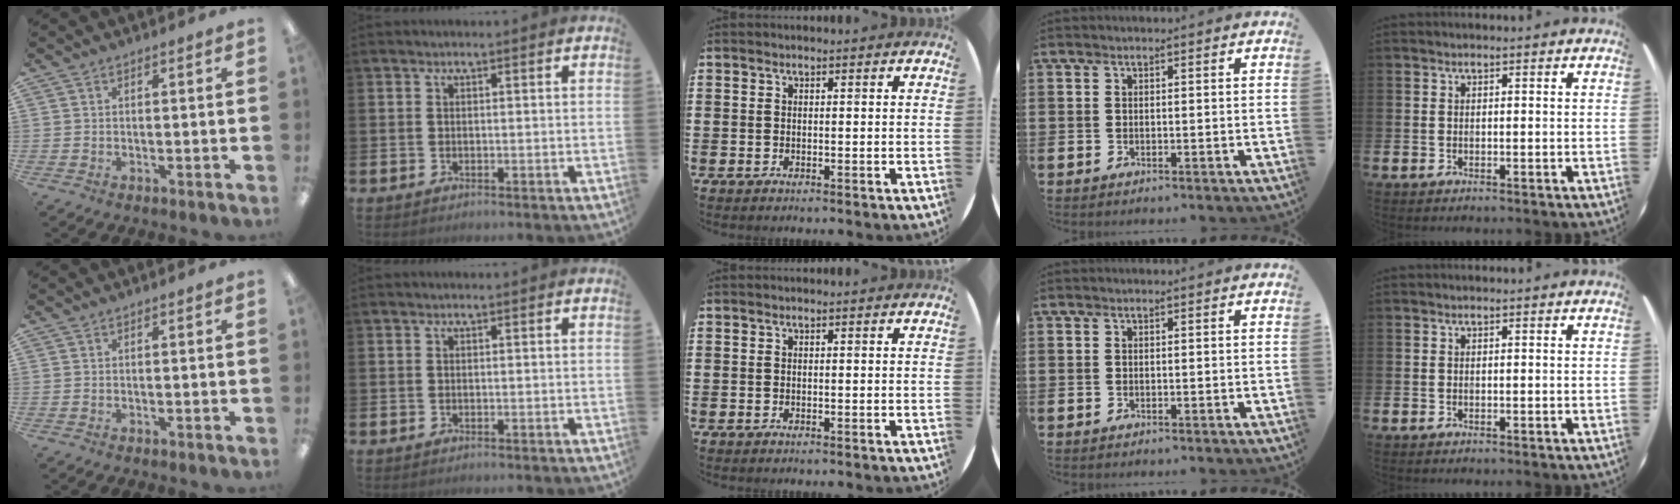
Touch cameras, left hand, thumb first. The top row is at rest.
{}